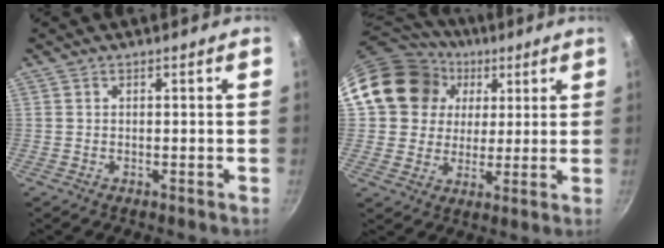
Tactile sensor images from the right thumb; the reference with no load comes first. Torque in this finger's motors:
{"motor_torque": [-0.87, 1.26, 0.48, -0.44, 0.15]}